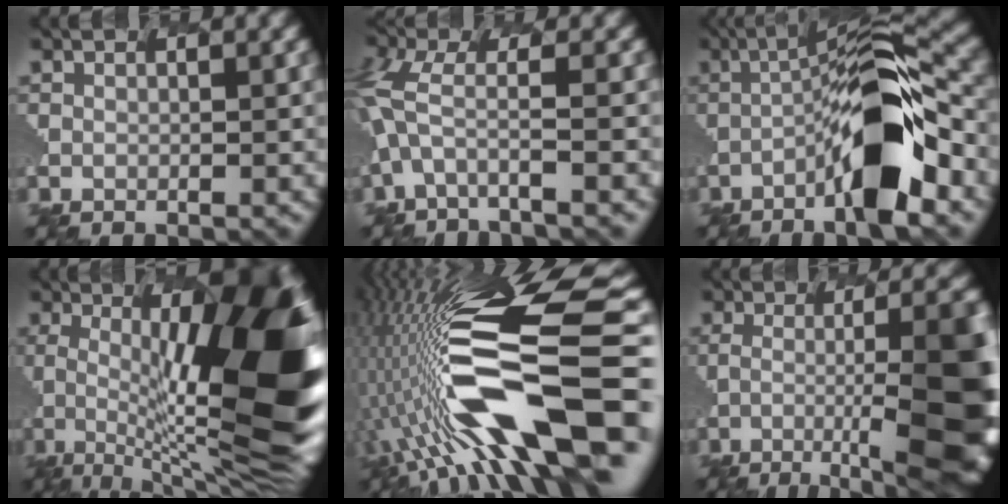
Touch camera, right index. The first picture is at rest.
{"total": 2.9, "force": [-0.3, 0.7, 2.8], "torque": [-0.104, 0.014, -0.024]}
{"total": 8.8, "force": [-4.1, 1.8, 7.5], "torque": [-0.133, 0.022, -0.087]}
{"total": 12.9, "force": [1.2, 3.2, 12.4], "torque": [-0.185, 0.022, 0.006]}
{"total": 12.5, "force": [-2.5, 3.9, 11.6], "torque": [-0.233, 0.030, -0.054]}
{"total": 10.6, "force": [-3.1, 2.1, 9.9], "torque": [-0.133, 0.022, -0.051]}